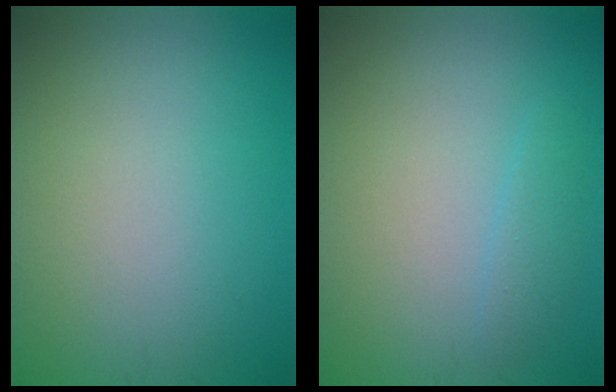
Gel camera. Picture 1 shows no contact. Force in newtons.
{"total": 1.4, "press": 1.4, "slide": 0.0}